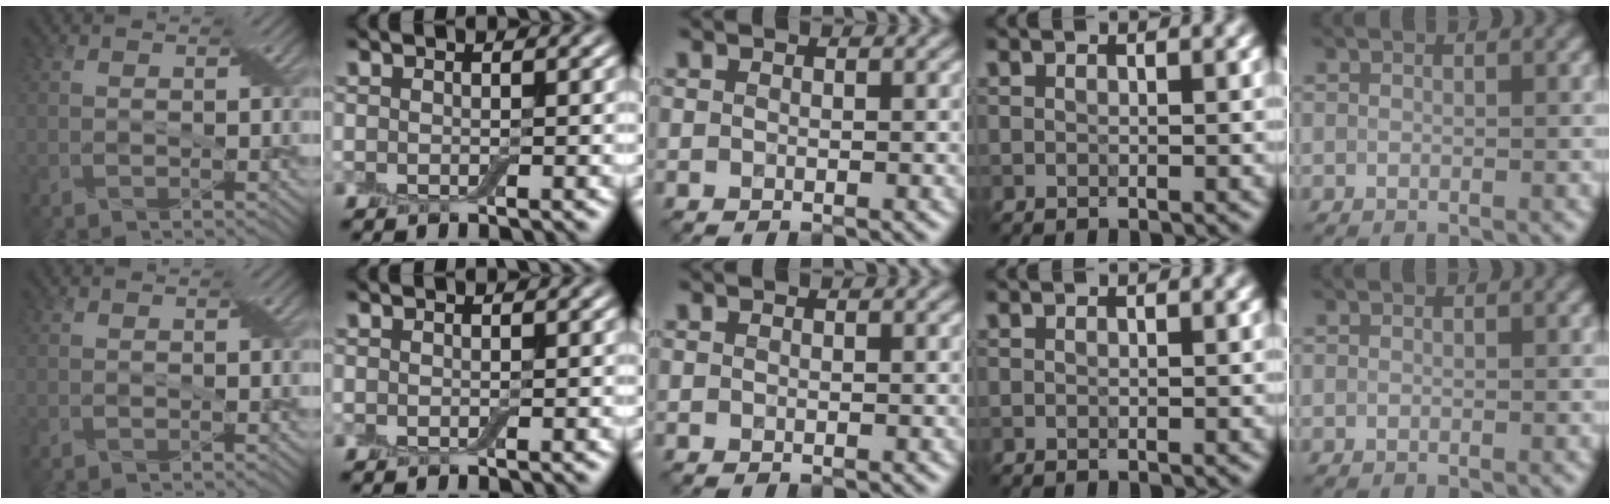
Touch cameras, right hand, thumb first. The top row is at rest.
{}